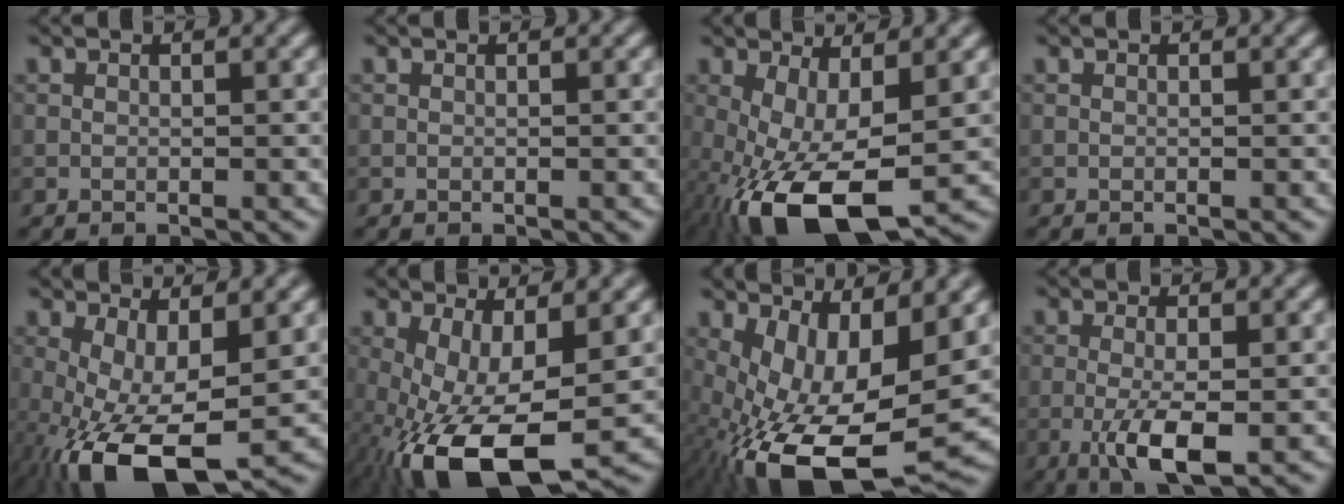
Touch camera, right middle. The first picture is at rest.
{"total": 0.0}
{"total": 10.6, "force": [-3.6, 4.4, 8.9], "torque": [-0.194, -0.025, -0.053]}
{"total": 0.0}
{"total": 10.6, "force": [-3.5, 4.5, 9.0], "torque": [-0.187, -0.024, -0.048]}
{"total": 11.8, "force": [-4.0, 4.9, 9.9], "torque": [-0.206, -0.033, -0.057]}
{"total": 14.1, "force": [-3.2, 6.3, 12.2], "torque": [-0.221, -0.025, -0.048]}
{"total": 4.6, "force": [-1.2, 1.2, 4.3], "torque": [-0.085, -0.009, -0.023]}